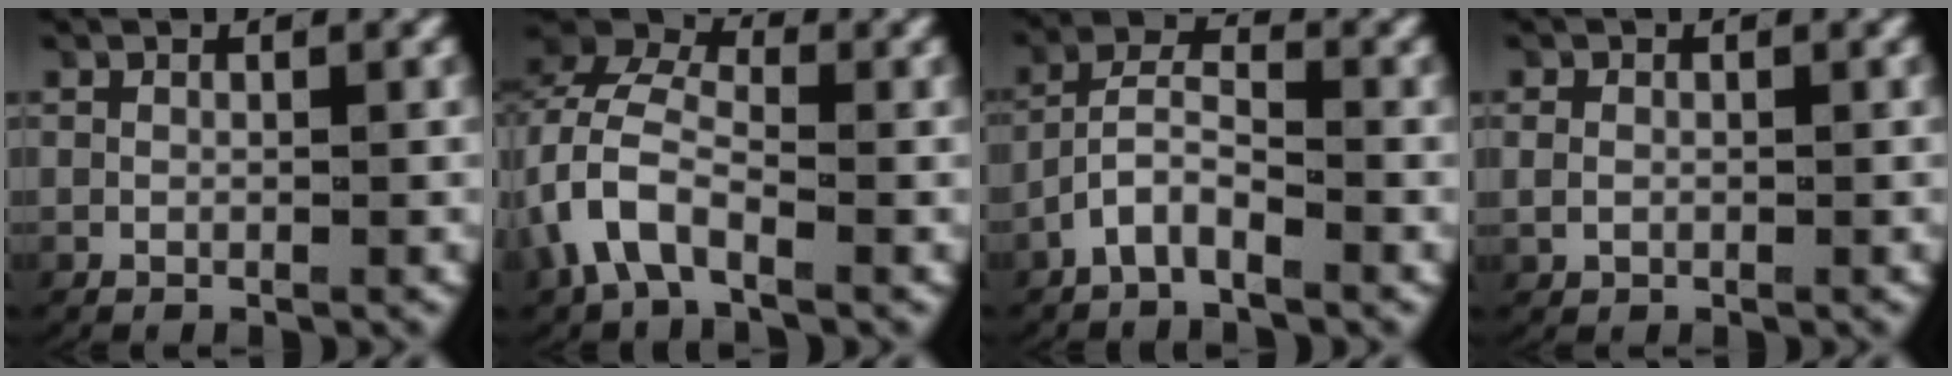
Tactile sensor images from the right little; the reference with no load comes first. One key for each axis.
{"total": 7.0, "fx": -0.2, "fy": 5.3, "fz": 4.5, "tx": -0.109, "ty": 0.000, "tz": -0.013}
{"total": 3.8, "fx": -2.0, "fy": 2.2, "fz": 2.4, "tx": -0.056, "ty": -0.005, "tz": -0.041}
{"total": 1.3, "fx": 0.0, "fy": 1.1, "fz": 0.6, "tx": -0.022, "ty": -0.003, "tz": 0.005}